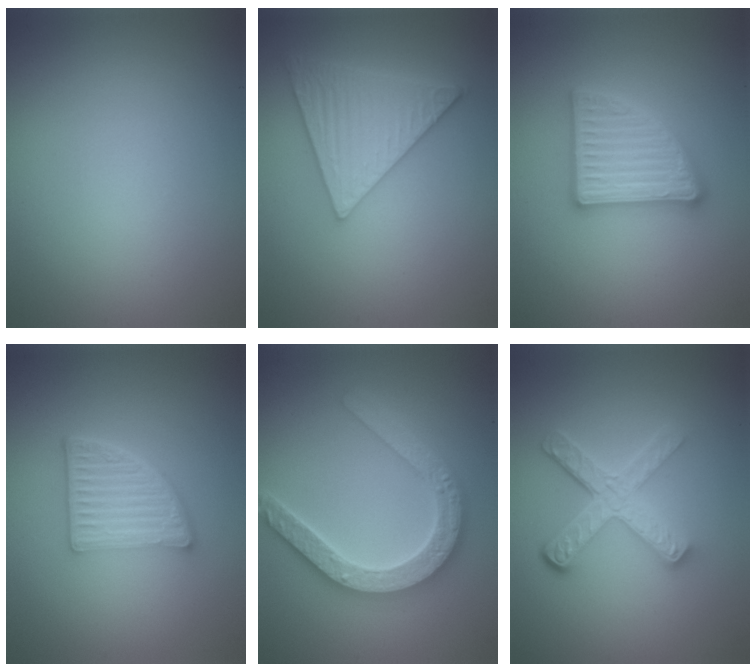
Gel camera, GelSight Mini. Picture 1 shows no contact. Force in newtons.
{"total": 5.4, "press": 4.9, "slide": 2.4}
{"total": 4.9, "press": 4.8, "slide": 0.7}
{"total": 5.6, "press": 3.8, "slide": 4.1}
{"total": 5.3, "press": 5.2, "slide": 1.0}
{"total": 5.1, "press": 3.6, "slide": 3.5}